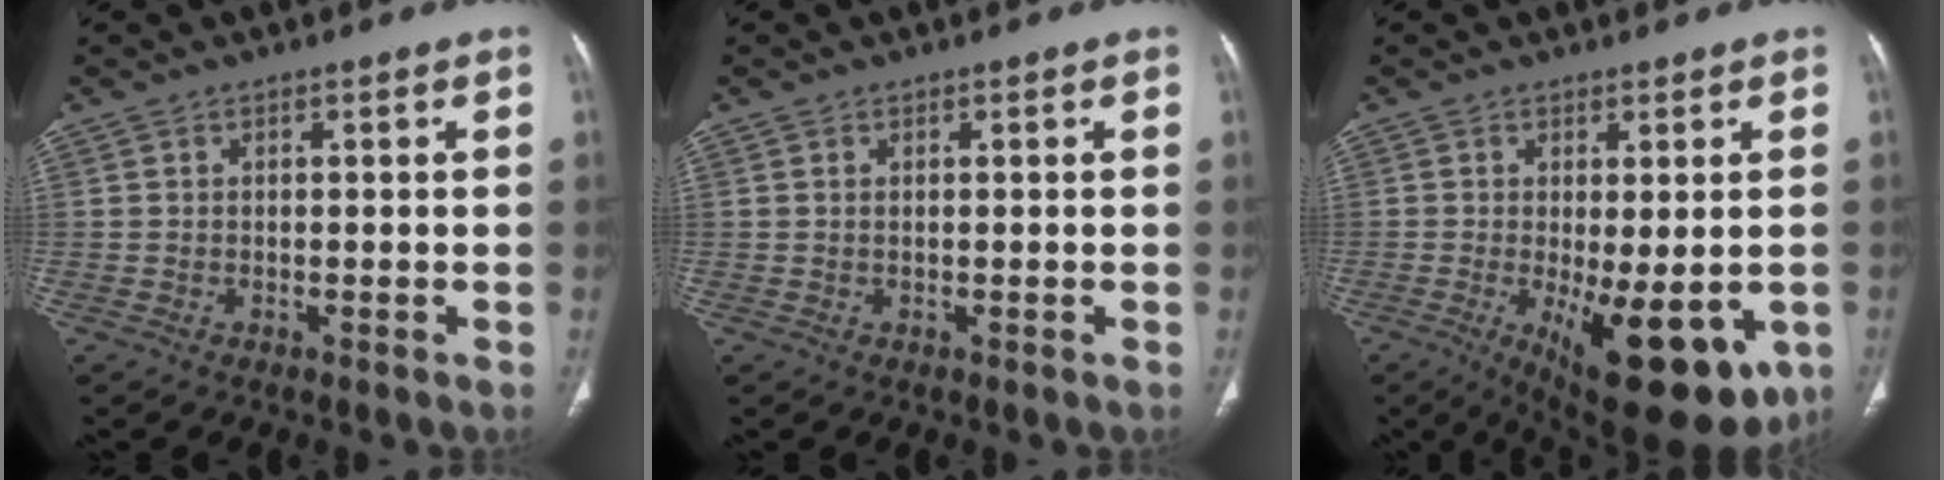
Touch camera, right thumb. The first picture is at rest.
{"total": 0.0}
{"total": 15.8, "force": [-5.1, 6.2, 13.6], "torque": [-0.156, -0.020, -0.053]}